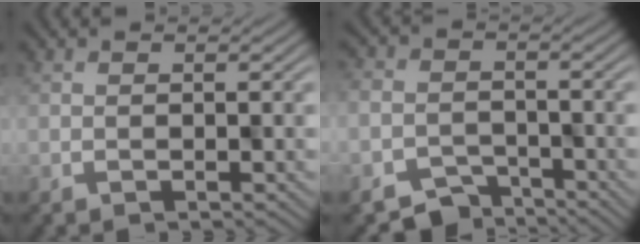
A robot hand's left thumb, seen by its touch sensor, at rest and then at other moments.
{"total": 4.6, "force": [-3.5, 2.8, 1.0], "torque": [-0.019, -0.010, -0.067]}